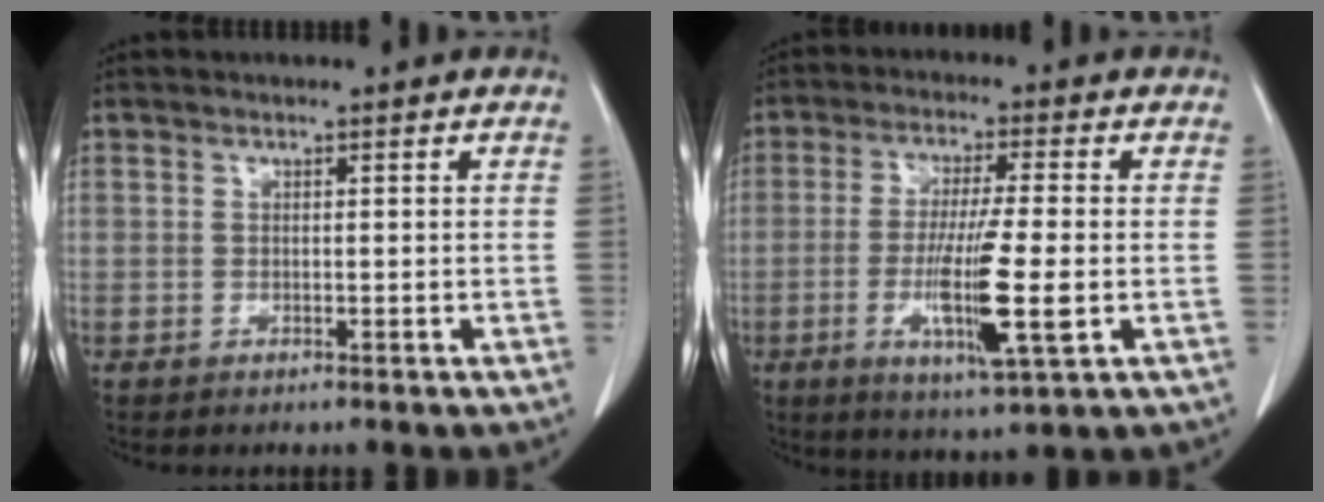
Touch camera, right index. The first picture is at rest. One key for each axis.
{"total": 11.2, "fx": -2.6, "fy": 0.3, "fz": 10.9, "tx": -0.200, "ty": -0.023, "tz": -0.048}